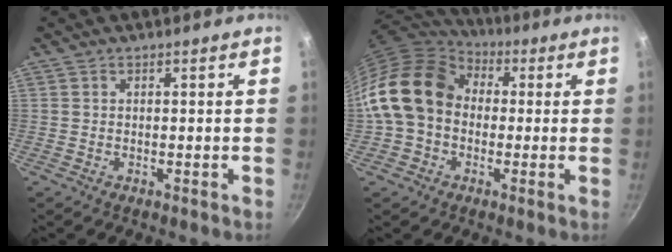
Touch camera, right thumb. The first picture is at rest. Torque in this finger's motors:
{"motor_torque": [1.58, 3.43, 1.16, -1.09, 0.33]}